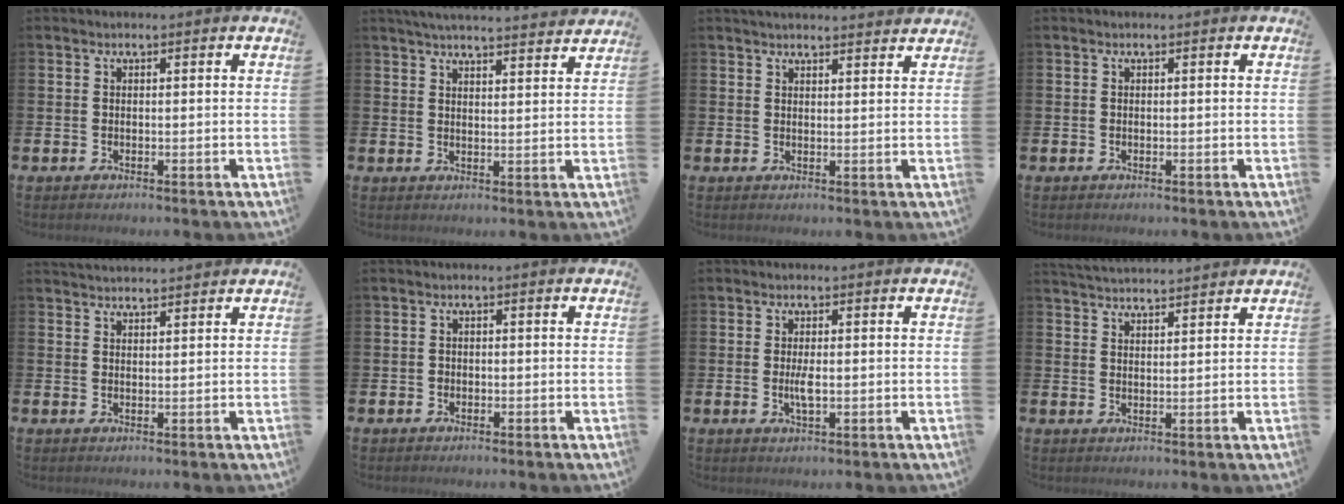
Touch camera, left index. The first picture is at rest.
{"total": 4.5, "force": [4.4, -0.1, 0.8], "torque": [-0.019, -0.026, 0.078]}
{"total": 2.8, "force": [2.8, 0.3, 0.3], "torque": [0.002, -0.017, 0.047]}
{"total": 0.0}
{"total": 2.6, "force": [2.6, 0.2, 0.2], "torque": [-0.003, -0.013, 0.046]}
{"total": 0.8, "force": [-0.4, 0.7, 0.2], "torque": [0.002, 0.001, -0.010]}
{"total": 2.3, "force": [-0.1, 0.7, 2.2], "torque": [-0.034, -0.004, -0.004]}
{"total": 3.6, "force": [3.6, -0.1, 0.1], "torque": [-0.013, -0.018, 0.066]}